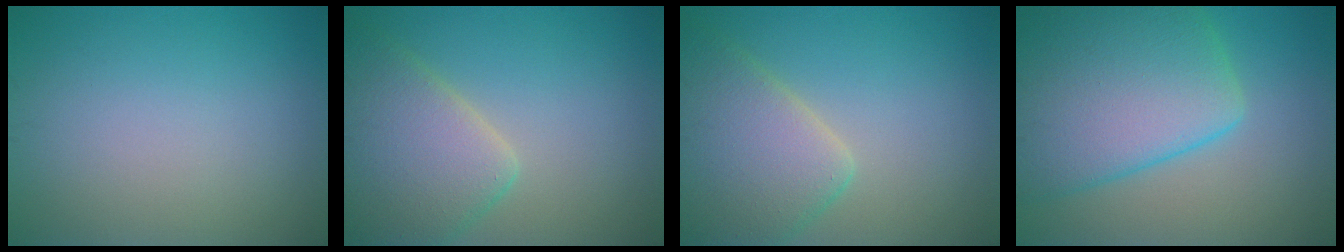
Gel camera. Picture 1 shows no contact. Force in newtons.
{"total": 6.5, "press": 6.5, "slide": 0.6}
{"total": 6.5, "press": 6.5, "slide": 0.6}
{"total": 10.9, "press": 10.9, "slide": 0.7}